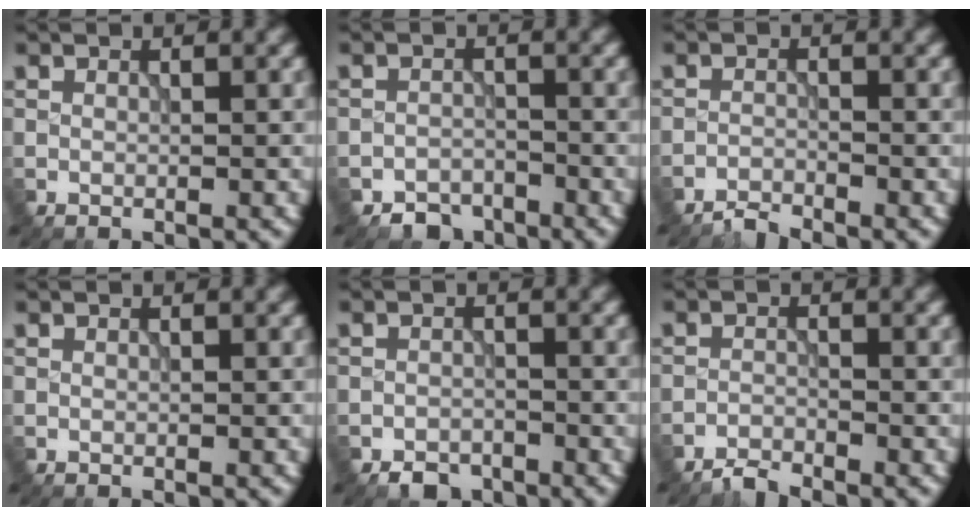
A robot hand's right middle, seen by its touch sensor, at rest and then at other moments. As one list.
[{"total": 2.7, "force": [-2.3, 1.4, 0.2], "torque": [0.008, 0.002, -0.042]}, {"total": 1.6, "force": [-1.6, 0.1, 0.1], "torque": [0.002, 0.001, -0.037]}, {"total": 0.0}, {"total": 2.3, "force": [-1.9, 1.2, 0.4], "torque": [-0.002, -0.001, -0.037]}, {"total": 1.8, "force": [-1.7, 0.2, 0.2], "torque": [-0.001, 0.001, -0.039]}]